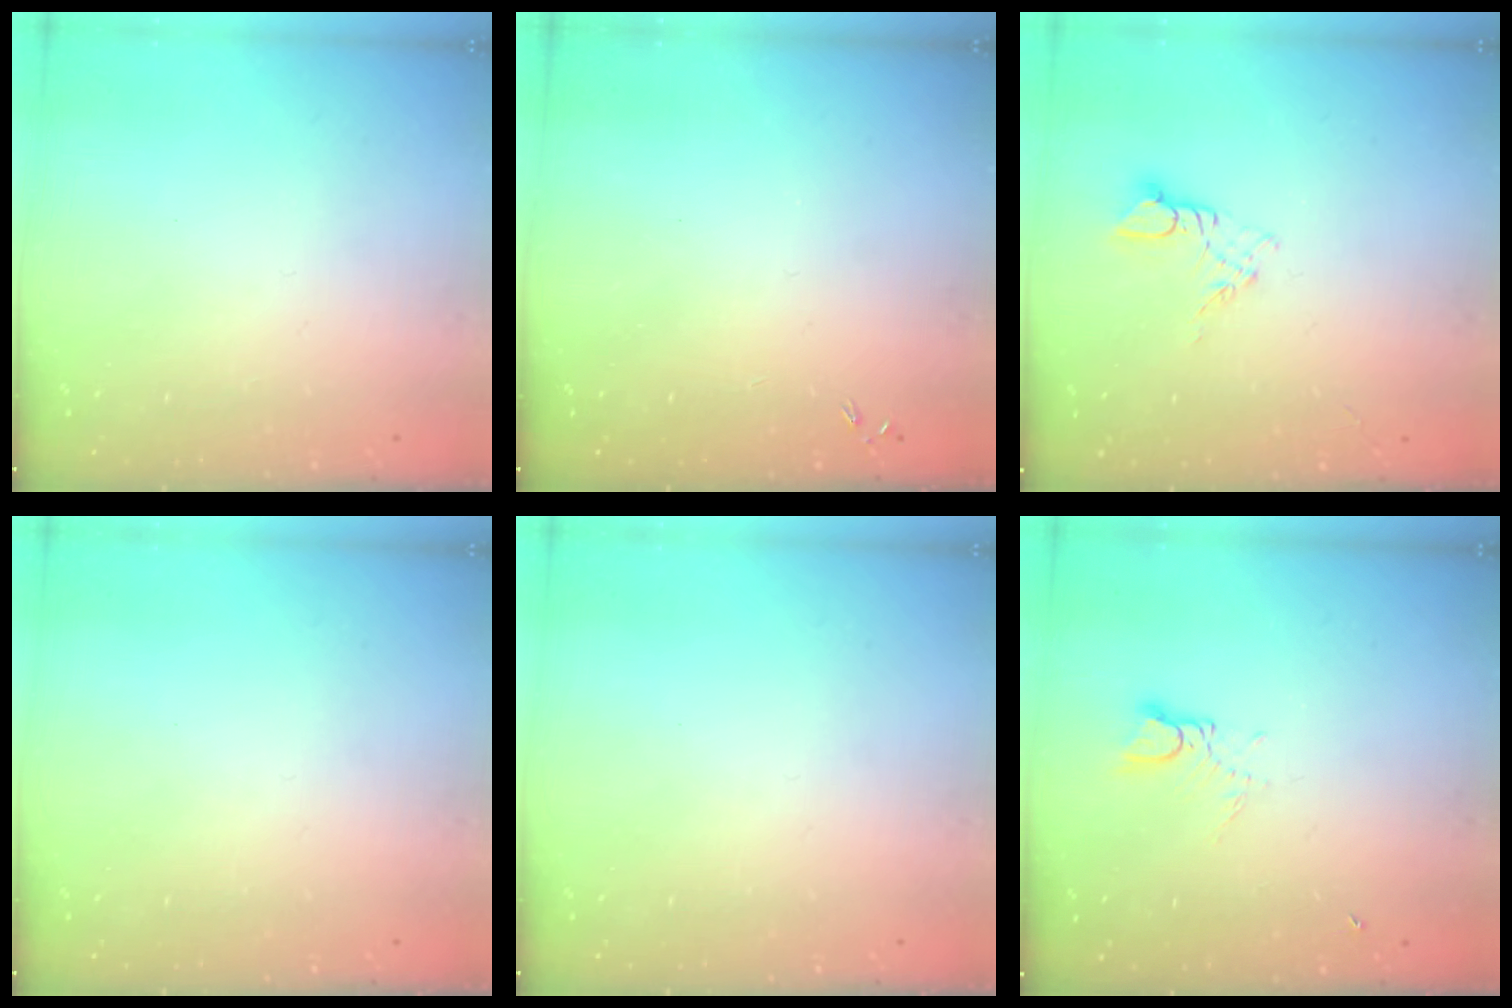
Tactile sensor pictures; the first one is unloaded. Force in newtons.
{"total": 0.0}
{"total": 2.8, "press": 2.7, "slide": 0.3}
{"total": 0.0}
{"total": 0.0}
{"total": 2.9, "press": 2.9, "slide": 0.3}